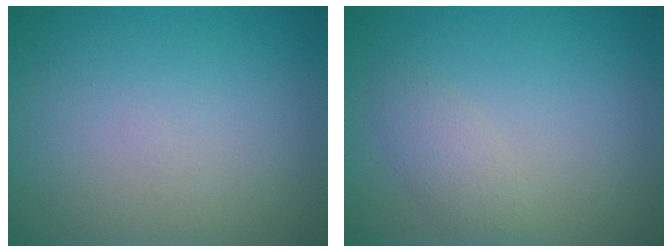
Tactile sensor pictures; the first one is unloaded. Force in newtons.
{"total": 1.8, "press": 1.8, "slide": 0.1}